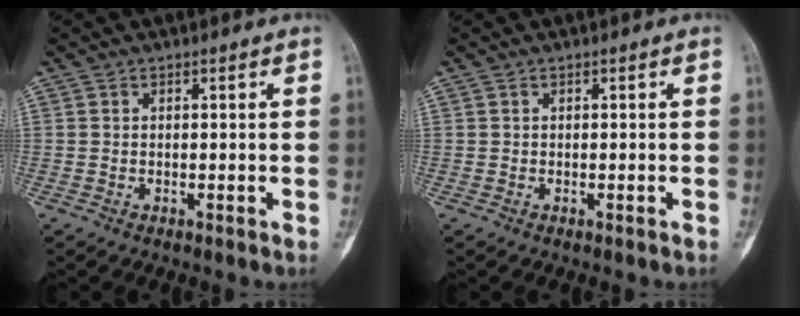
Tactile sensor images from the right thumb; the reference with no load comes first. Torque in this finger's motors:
{"motor_torque": [0.25, 0.02, -0.16, 0.00, -0.03]}